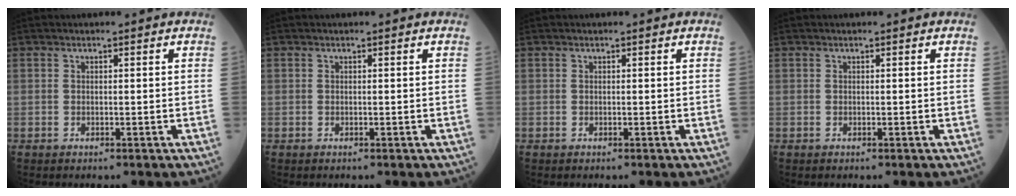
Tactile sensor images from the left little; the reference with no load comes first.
{"total": 0.0}
{"total": 0.0}
{"total": 0.0}